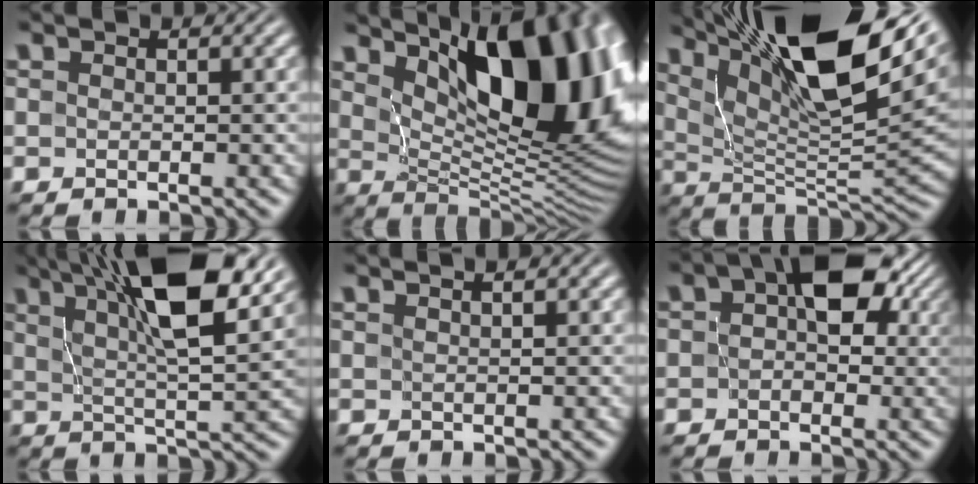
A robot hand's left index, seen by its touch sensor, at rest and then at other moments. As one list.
[{"total": 13.9, "force": [5.2, 6.0, 11.4], "torque": [-0.157, 0.003, 0.091]}, {"total": 15.7, "force": [9.4, 4.1, 11.9], "torque": [-0.203, 0.016, 0.167]}, {"total": 11.1, "force": [5.6, 2.3, 9.3], "torque": [-0.151, 0.015, 0.091]}, {"total": 0.9, "force": [0.8, -0.1, 0.5], "torque": [-0.017, 0.001, 0.009]}, {"total": 8.3, "force": [2.3, 5.0, 6.2], "torque": [-0.072, 0.023, 0.020]}]